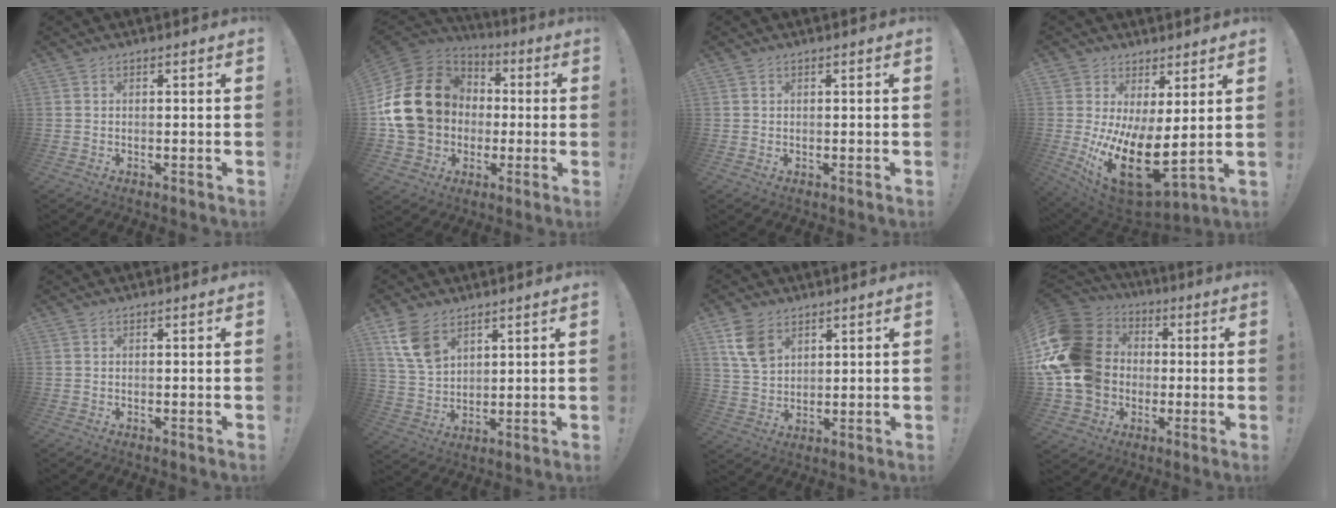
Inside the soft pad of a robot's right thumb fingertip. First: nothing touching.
{"total": 22.6, "force": [2.0, 18.5, 12.9], "torque": [-0.235, 0.006, 0.067]}
{"total": 0.6, "force": [0.4, 0.5, 0.1], "torque": [0.003, 0.000, 0.007]}
{"total": 15.7, "force": [-0.1, 7.4, 13.8], "torque": [-0.231, -0.031, 0.015]}
{"total": 0.0}
{"total": 10.5, "force": [6.2, 6.5, 5.6], "torque": [-0.099, -0.026, 0.121]}
{"total": 9.7, "force": [5.3, 6.5, 4.8], "torque": [-0.077, -0.017, 0.107]}
{"total": 21.8, "force": [0.9, 18.1, 12.1], "torque": [-0.229, 0.007, 0.047]}